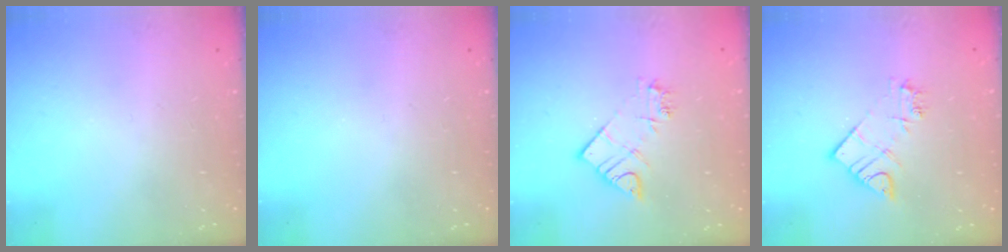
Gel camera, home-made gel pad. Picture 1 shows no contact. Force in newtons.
{"total": 0.0}
{"total": 8.7, "press": 8.7, "slide": 0.8}
{"total": 8.7, "press": 8.7, "slide": 0.8}